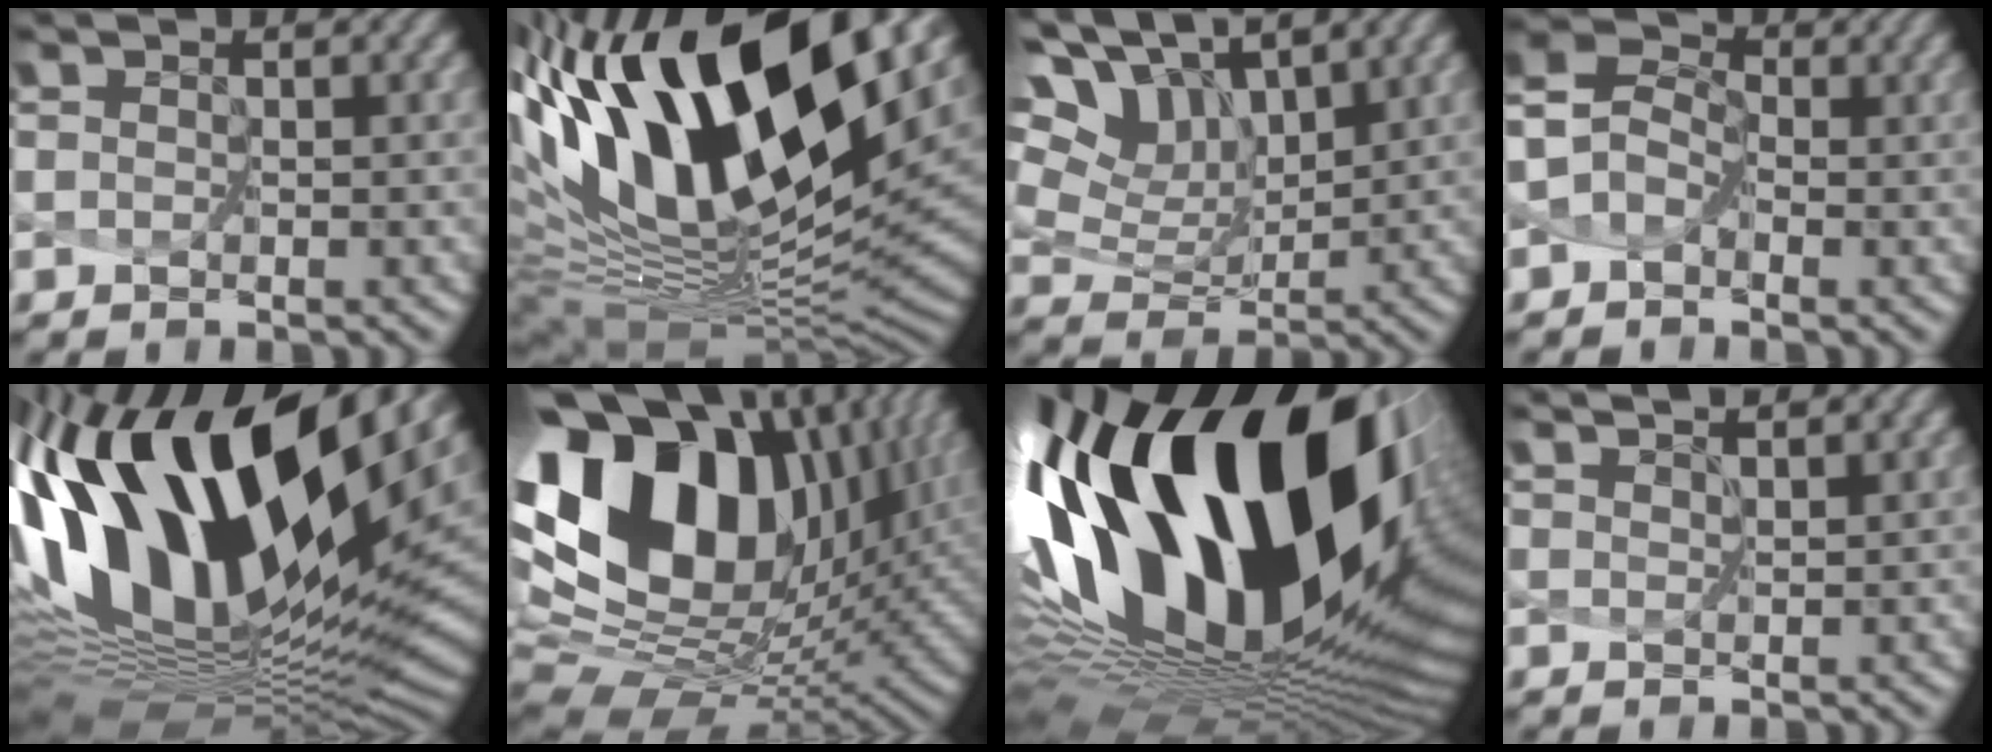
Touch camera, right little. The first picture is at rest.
{"total": 16.3, "force": [4.1, 6.5, 14.4], "torque": [-0.247, 0.004, 0.086]}
{"total": 11.9, "force": [7.7, 6.2, 6.5], "torque": [-0.167, 0.034, 0.138]}
{"total": 2.9, "force": [-1.7, 1.8, 1.5], "torque": [-0.030, 0.011, -0.030]}
{"total": 17.0, "force": [4.7, 7.2, 14.7], "torque": [-0.263, 0.009, 0.091]}
{"total": 17.6, "force": [5.6, 10.8, 12.8], "torque": [-0.256, 0.023, 0.103]}
{"total": 20.2, "force": [3.9, 8.9, 17.7], "torque": [-0.292, -0.007, 0.078]}
{"total": 2.0, "force": [1.9, 0.1, 0.7], "torque": [-0.029, 0.005, 0.040]}